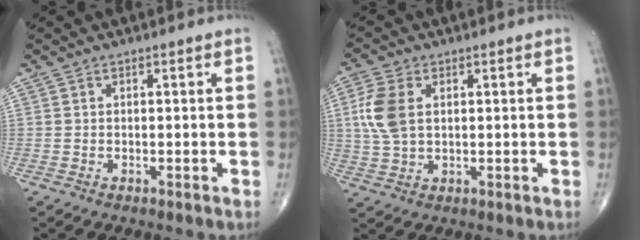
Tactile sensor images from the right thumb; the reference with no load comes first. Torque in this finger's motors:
{"motor_torque": [0.78, 1.24, 0.64, 0.02, 0.08]}